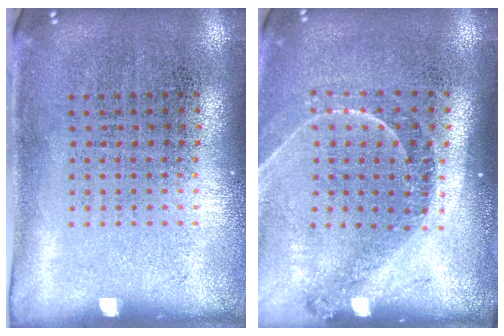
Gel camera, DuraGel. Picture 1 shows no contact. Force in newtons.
{"total": 1.3, "press": 1.3, "slide": 0.2}